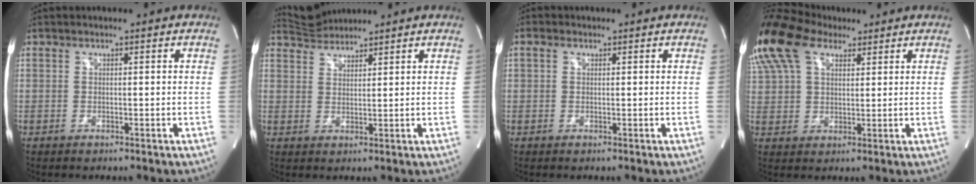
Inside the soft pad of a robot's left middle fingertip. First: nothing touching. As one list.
[{"total": 3.7, "force": [3.7, -0.2, -0.7], "torque": [0.003, 0.009, 0.077]}, {"total": 0.7, "force": [-0.5, -0.5, -0.3], "torque": [-0.009, 0.008, 0.002]}, {"total": 18.1, "force": [11.0, 10.0, 10.2], "torque": [-0.293, 0.069, 0.214]}]